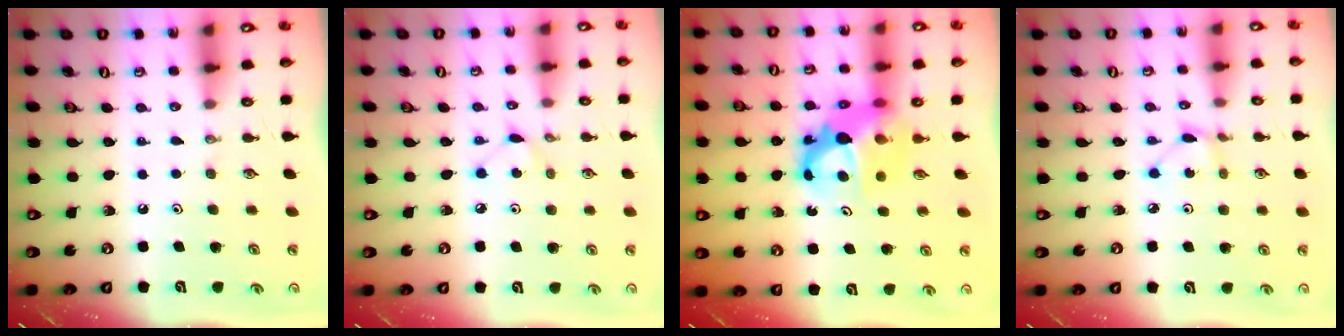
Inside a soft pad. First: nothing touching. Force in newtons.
{"total": 4.8, "press": 4.7, "slide": 0.7}
{"total": 7.8, "press": 7.8, "slide": 0.6}
{"total": 1.5, "press": 1.5, "slide": 0.2}